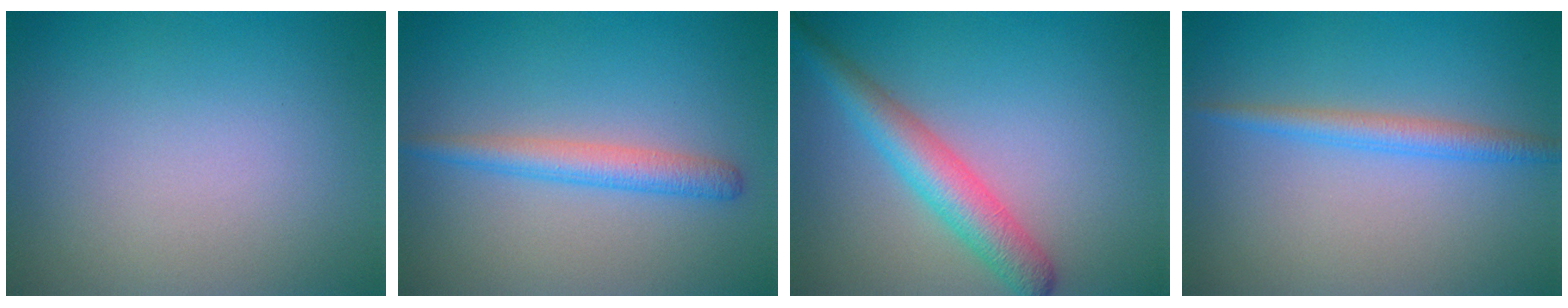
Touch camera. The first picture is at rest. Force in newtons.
{"total": 2.7, "press": 2.7, "slide": 0.1}
{"total": 4.5, "press": 4.5, "slide": 0.2}
{"total": 2.2, "press": 2.2, "slide": 0.1}